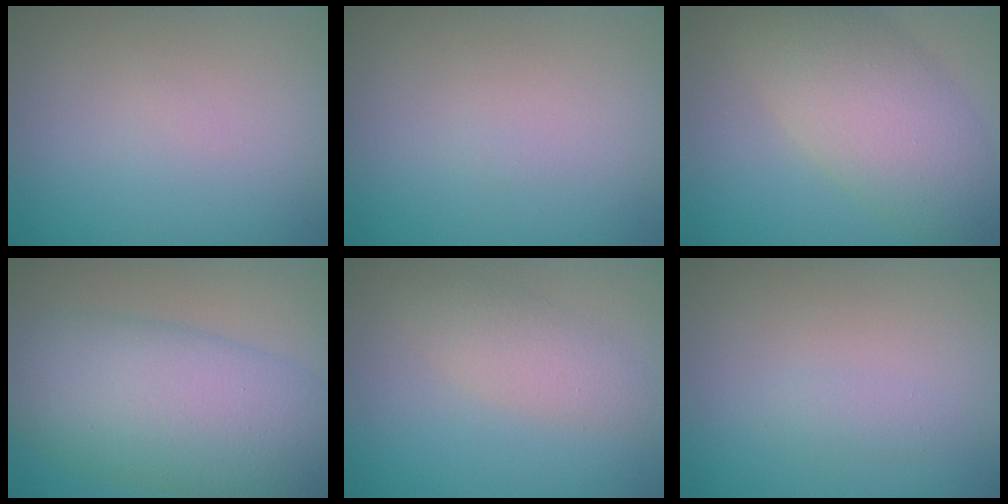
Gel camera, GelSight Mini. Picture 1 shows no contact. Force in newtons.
{"total": 0.0}
{"total": 7.2, "press": 7.2, "slide": 0.4}
{"total": 10.5, "press": 10.5, "slide": 0.2}
{"total": 2.4, "press": 2.4, "slide": 0.2}
{"total": 0.8, "press": 0.8, "slide": 0.0}